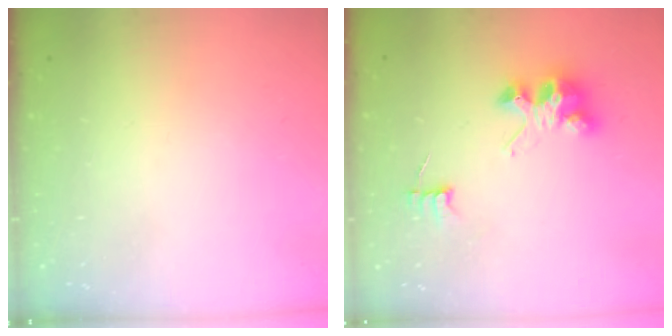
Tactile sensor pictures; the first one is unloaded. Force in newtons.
{"total": 6.8, "press": 6.8, "slide": 0.2}